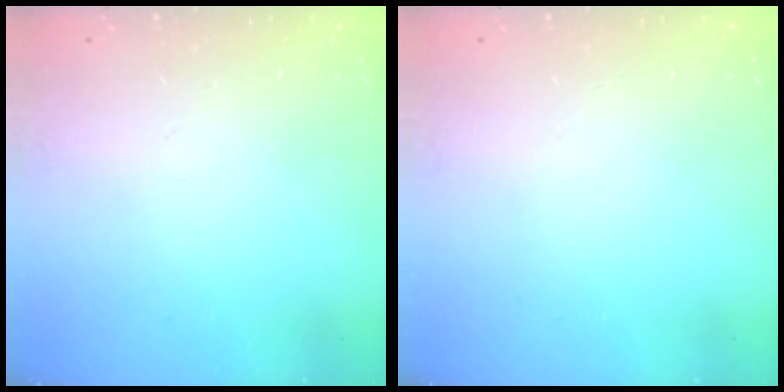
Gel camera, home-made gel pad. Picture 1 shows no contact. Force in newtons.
{"total": 0.0}